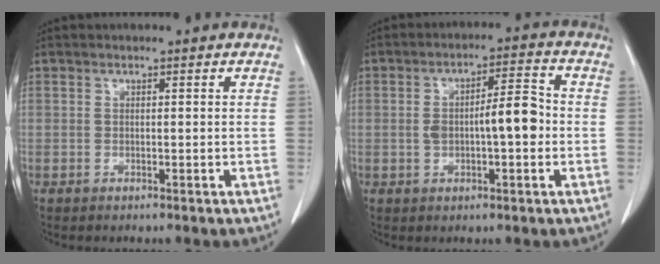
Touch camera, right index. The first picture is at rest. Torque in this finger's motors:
{"motor_torque": [0.27, -0.06, 0.19, 0.07]}